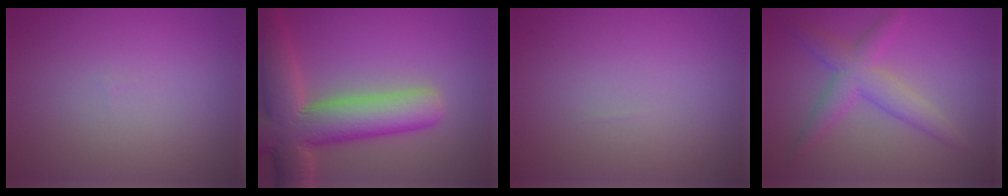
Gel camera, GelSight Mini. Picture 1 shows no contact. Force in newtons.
{"total": 10.6, "press": 10.5, "slide": 0.7}
{"total": 0.0}
{"total": 3.9, "press": 3.9, "slide": 0.0}